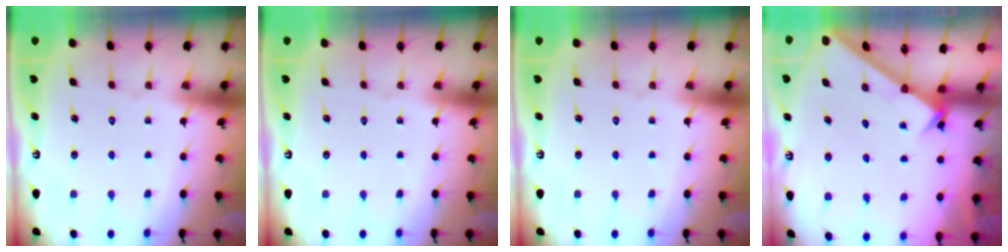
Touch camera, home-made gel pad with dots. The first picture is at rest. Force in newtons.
{"total": 0.0}
{"total": 0.0}
{"total": 2.1, "press": 2.1, "slide": 0.2}